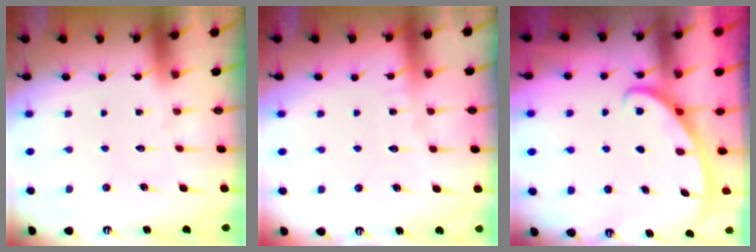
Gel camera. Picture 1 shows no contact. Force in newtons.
{"total": 3.4, "press": 3.4, "slide": 0.3}
{"total": 2.8, "press": 2.8, "slide": 0.4}